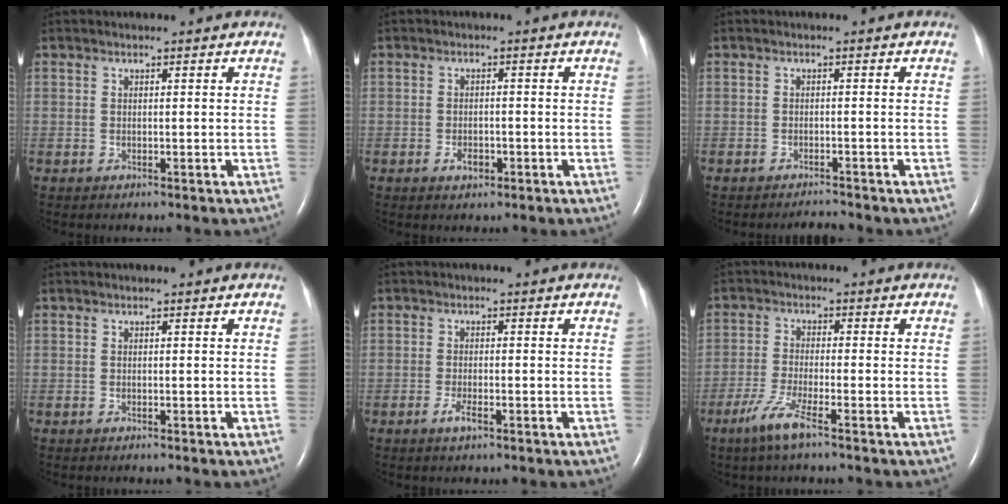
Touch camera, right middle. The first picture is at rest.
{"total": 1.8, "force": [-0.9, 1.0, 1.1], "torque": [-0.020, 0.001, -0.011]}
{"total": 1.5, "force": [-1.5, -0.1, 0.0], "torque": [-0.005, -0.009, -0.021]}
{"total": 0.0}
{"total": 1.9, "force": [-1.1, 0.3, 1.5], "torque": [-0.030, -0.002, -0.023]}
{"total": 5.1, "force": [-3.4, 0.1, 3.8], "torque": [-0.084, -0.010, -0.072]}